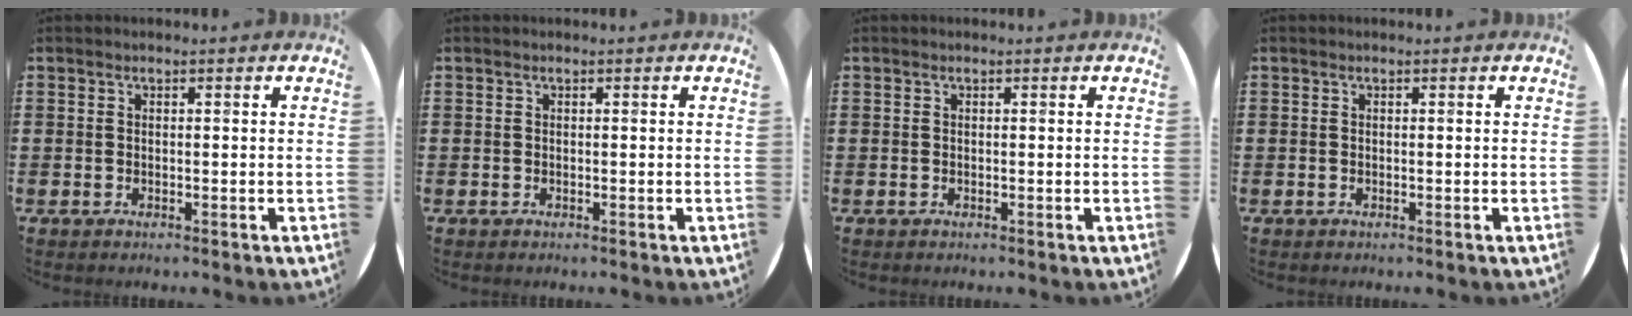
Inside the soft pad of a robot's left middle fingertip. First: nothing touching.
{"total": 0.0}
{"total": 0.0}
{"total": 0.0}